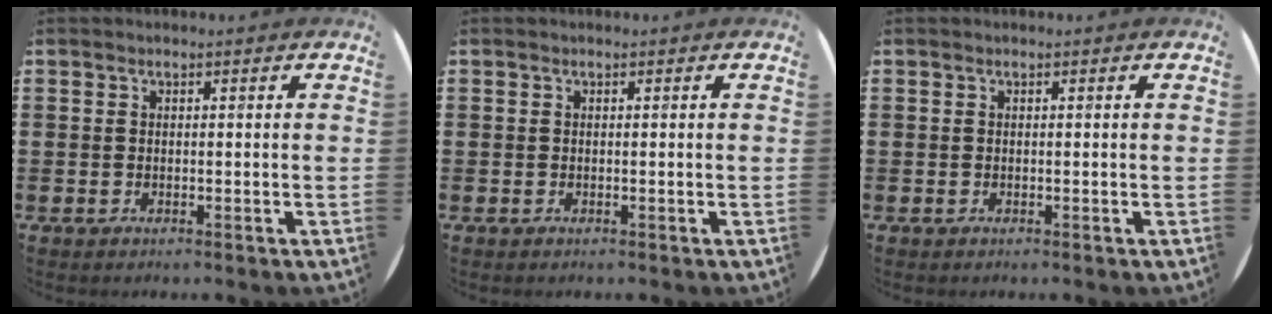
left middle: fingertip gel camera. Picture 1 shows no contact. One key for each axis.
{"total": 0.0}
{"total": 0.0}